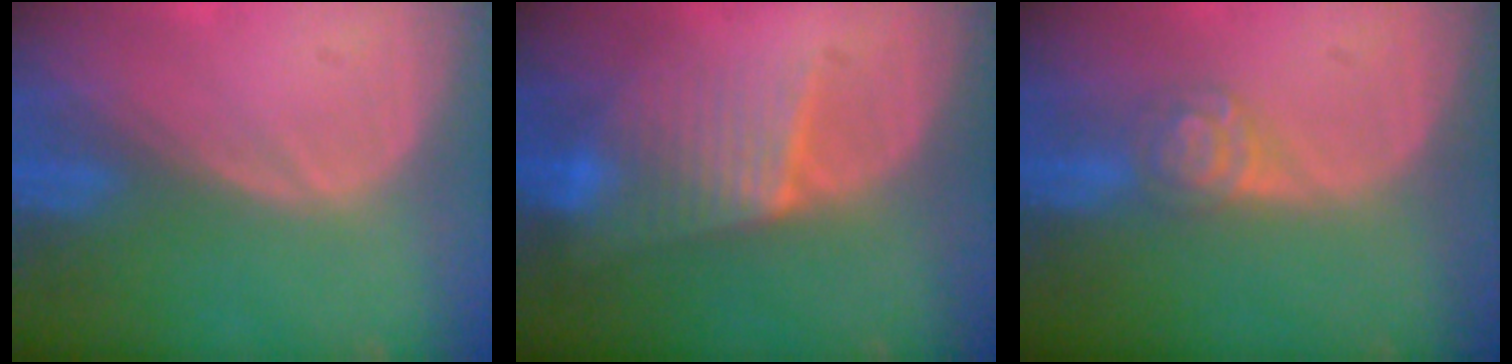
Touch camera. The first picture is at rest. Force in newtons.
{"total": 6.3, "press": 6.3, "slide": 0.8}
{"total": 4.1, "press": 3.9, "slide": 1.2}